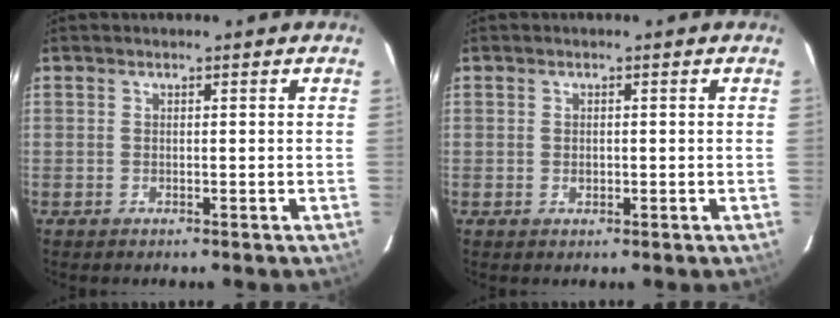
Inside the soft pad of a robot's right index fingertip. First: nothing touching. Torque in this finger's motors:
{"motor_torque": [-0.13, -0.08, -0.04, -0.02]}